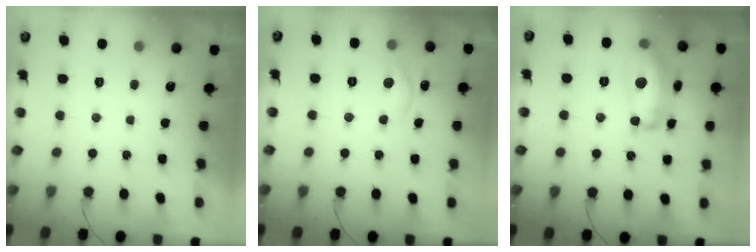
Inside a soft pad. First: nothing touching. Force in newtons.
{"total": 9.0, "press": 9.0, "slide": 0.5}
{"total": 14.1, "press": 14.1, "slide": 0.8}